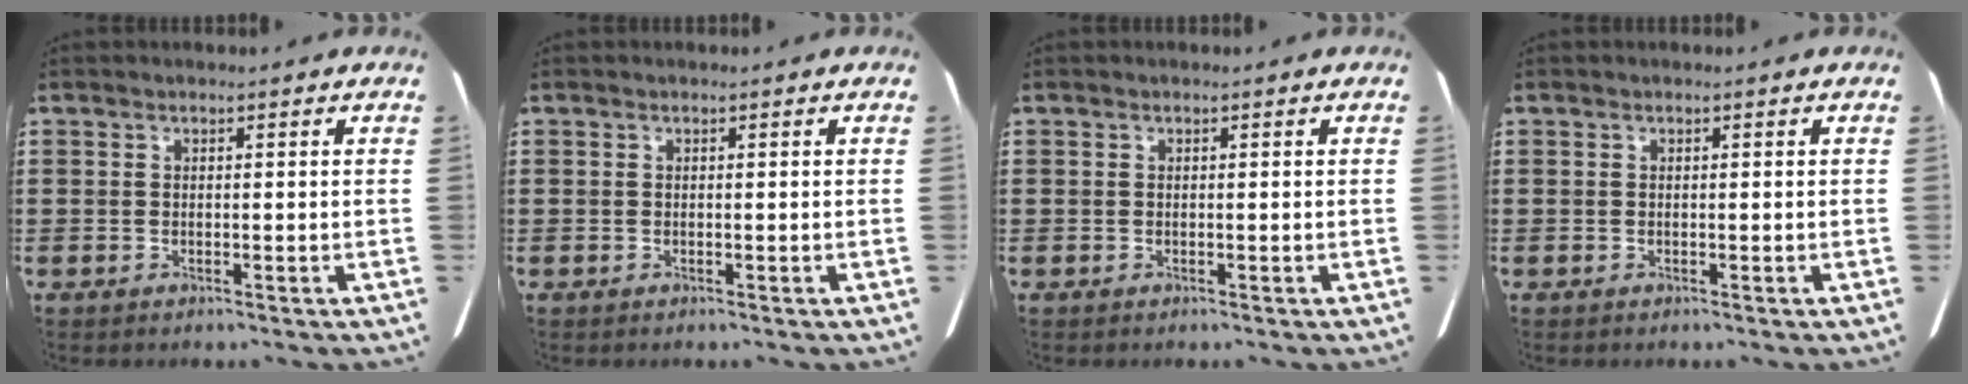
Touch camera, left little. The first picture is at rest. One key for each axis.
{"total": 0.0}
{"total": 0.0}
{"total": 0.0}